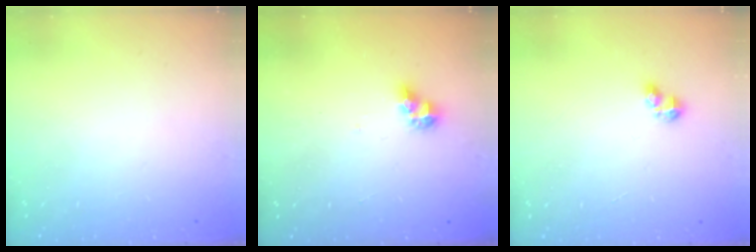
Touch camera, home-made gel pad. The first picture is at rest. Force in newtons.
{"total": 6.3, "press": 6.3, "slide": 0.5}
{"total": 3.3, "press": 3.3, "slide": 0.4}